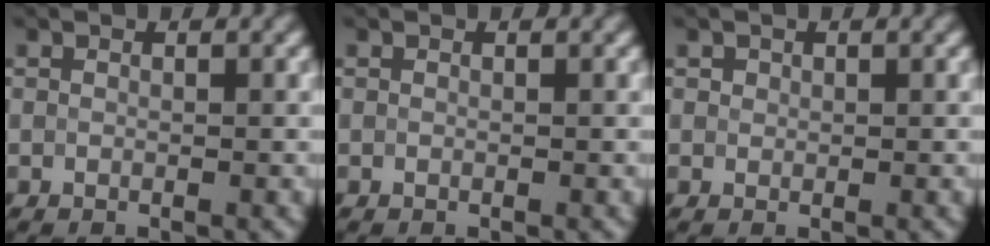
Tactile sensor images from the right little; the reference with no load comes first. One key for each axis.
{"total": 0.0}
{"total": 0.5, "fx": 0.1, "fy": 0.5, "fz": 0.1, "tx": 0.002, "ty": -0.002, "tz": 0.000}